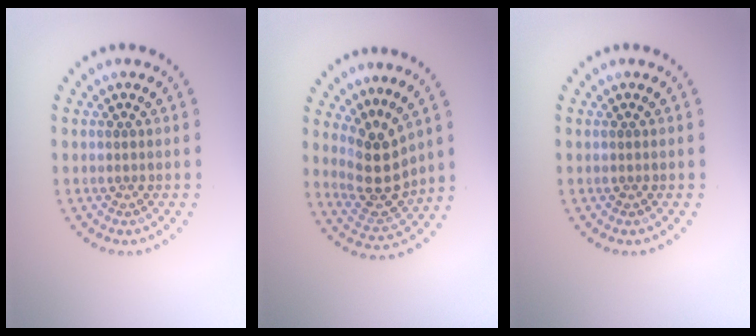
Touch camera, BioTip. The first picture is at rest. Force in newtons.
{"total": 4.0, "press": 3.4, "slide": 2.1}
{"total": 0.0}